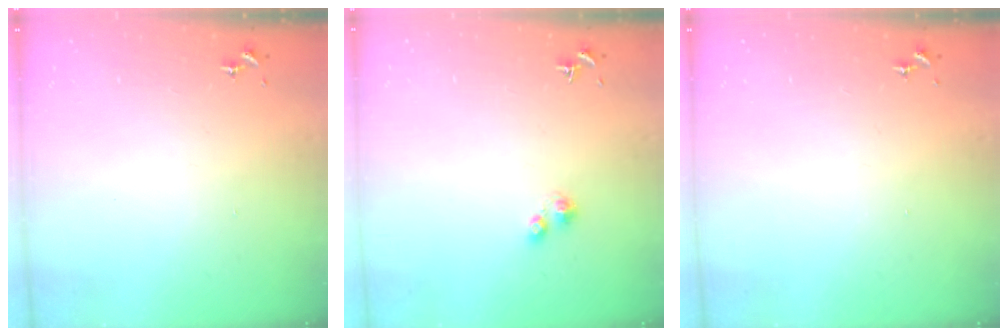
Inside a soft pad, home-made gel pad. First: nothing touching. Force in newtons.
{"total": 2.4, "press": 2.3, "slide": 0.3}
{"total": 0.0}